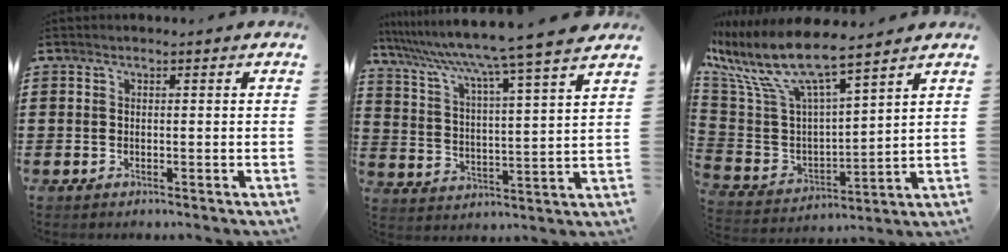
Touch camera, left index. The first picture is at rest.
{"total": 7.8, "force": [6.6, -1.9, 3.6], "torque": [-0.101, -0.059, 0.099]}
{"total": 10.3, "force": [7.9, 1.9, 6.2], "torque": [-0.168, -0.059, 0.133]}